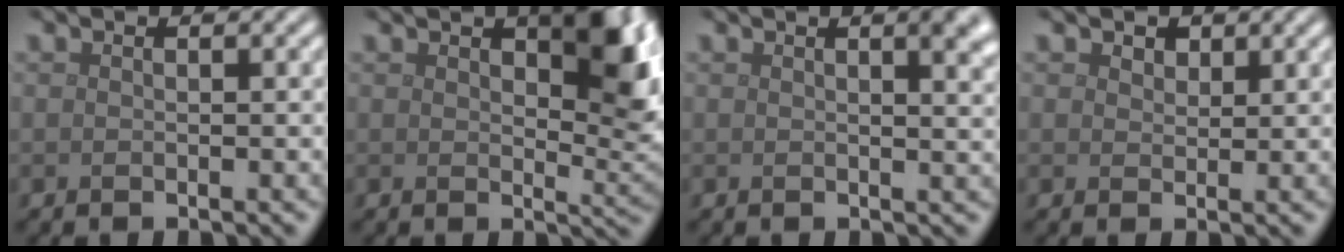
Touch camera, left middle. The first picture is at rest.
{"total": 7.4, "force": [2.7, 3.4, 6.0], "torque": [-0.075, -0.002, 0.044]}
{"total": 4.5, "force": [1.8, 1.9, 3.7], "torque": [-0.018, 0.012, 0.019]}
{"total": 1.2, "force": [0.8, 0.8, 0.4], "torque": [-0.010, -0.002, 0.013]}